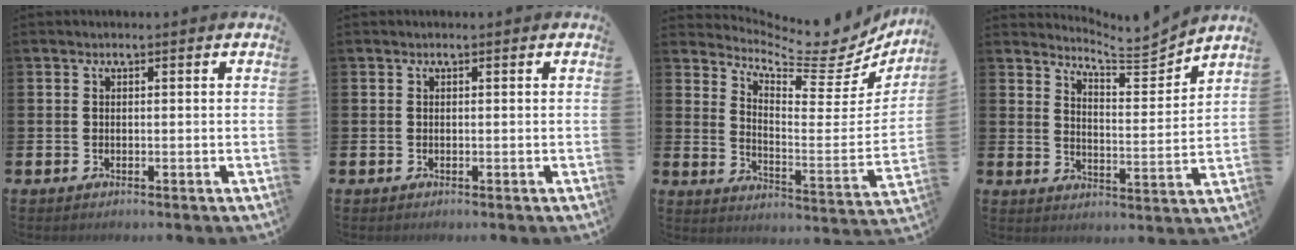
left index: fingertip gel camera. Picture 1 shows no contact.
{"total": 0.0}
{"total": 7.4, "force": [6.6, 2.0, 2.4], "torque": [-0.055, -0.066, 0.106]}
{"total": 5.5, "force": [5.4, 0.2, 1.0], "torque": [-0.038, -0.049, 0.090]}